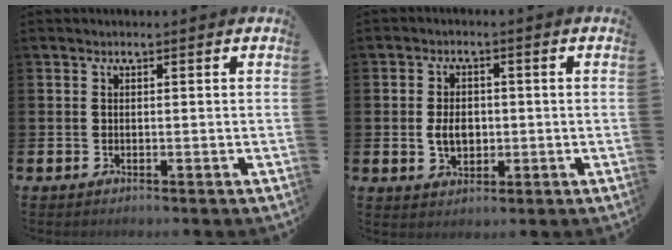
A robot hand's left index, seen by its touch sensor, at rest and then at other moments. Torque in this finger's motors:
{"motor_torque": [0.30, 0.03, 0.11, 0.09]}